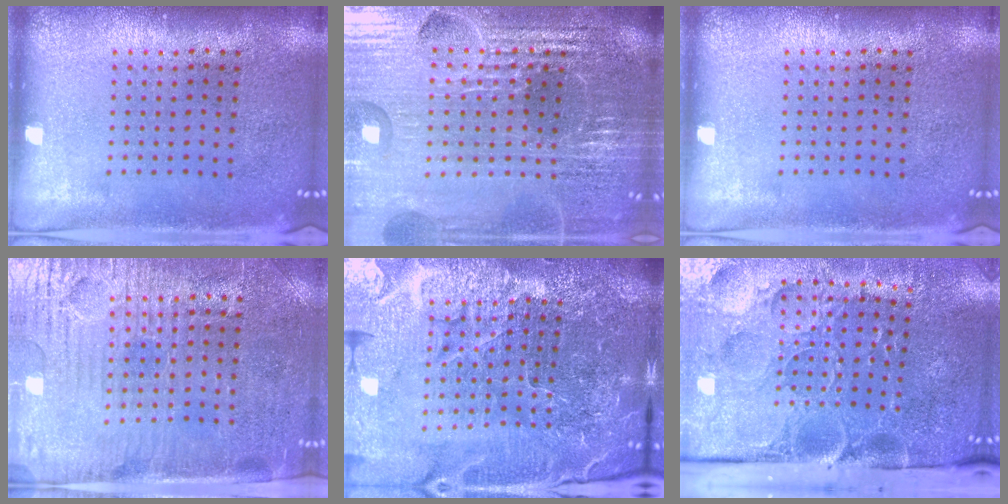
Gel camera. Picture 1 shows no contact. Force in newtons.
{"total": 6.6, "press": 5.8, "slide": 3.2}
{"total": 0.0}
{"total": 3.8, "press": 3.5, "slide": 1.4}
{"total": 6.6, "press": 5.8, "slide": 3.0}
{"total": 5.4, "press": 4.1, "slide": 3.5}